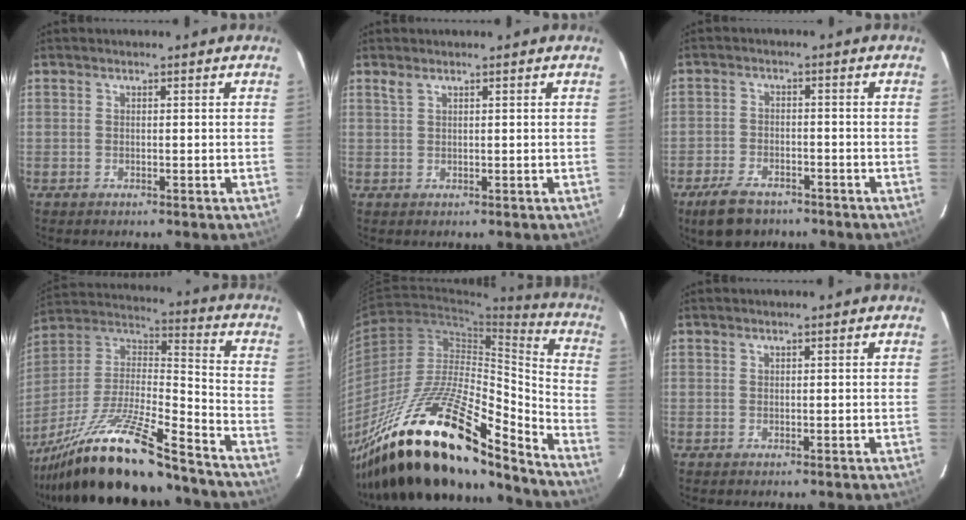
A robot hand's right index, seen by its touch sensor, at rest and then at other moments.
{"total": 1.0, "force": [0.8, 0.2, 0.6], "torque": [-0.014, 0.003, 0.017]}
{"total": 8.1, "force": [-6.0, 4.1, 3.7], "torque": [-0.100, -0.002, -0.103]}
{"total": 24.5, "force": [-18.9, 4.1, 15.1], "torque": [-0.288, -0.026, -0.321]}
{"total": 28.7, "force": [-20.9, 7.6, 18.1], "torque": [-0.316, -0.028, -0.362]}
{"total": 0.0}